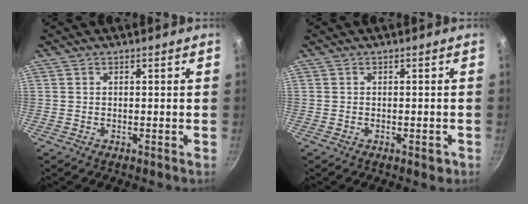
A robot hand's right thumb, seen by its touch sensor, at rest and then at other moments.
{"total": 1.6, "force": [-0.9, 0.8, 1.2], "torque": [-0.013, 0.005, -0.009]}